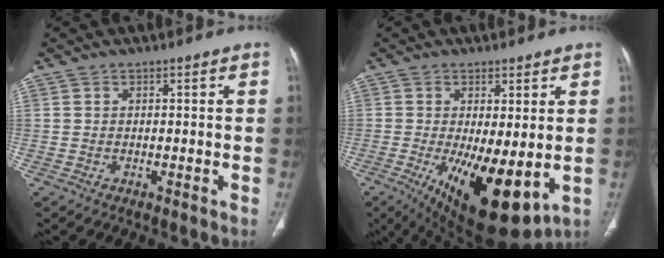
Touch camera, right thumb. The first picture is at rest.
{"total": 15.0, "force": [-3.1, 5.5, 13.6], "torque": [-0.216, -0.033, -0.027]}